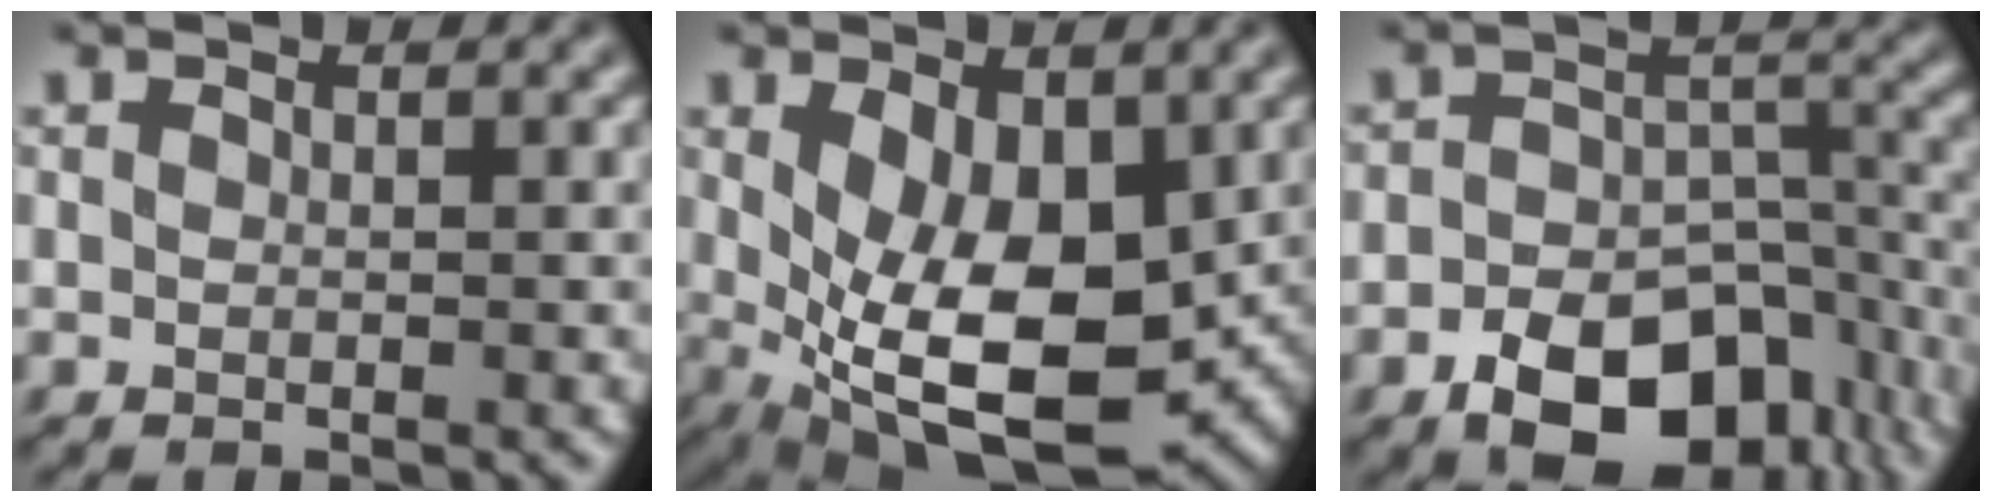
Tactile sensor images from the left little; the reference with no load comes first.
{"total": 9.5, "force": [-0.6, 5.1, 8.0], "torque": [-0.147, -0.023, 0.005]}
{"total": 10.9, "force": [-6.0, 6.4, 6.6], "torque": [-0.101, -0.015, -0.091]}